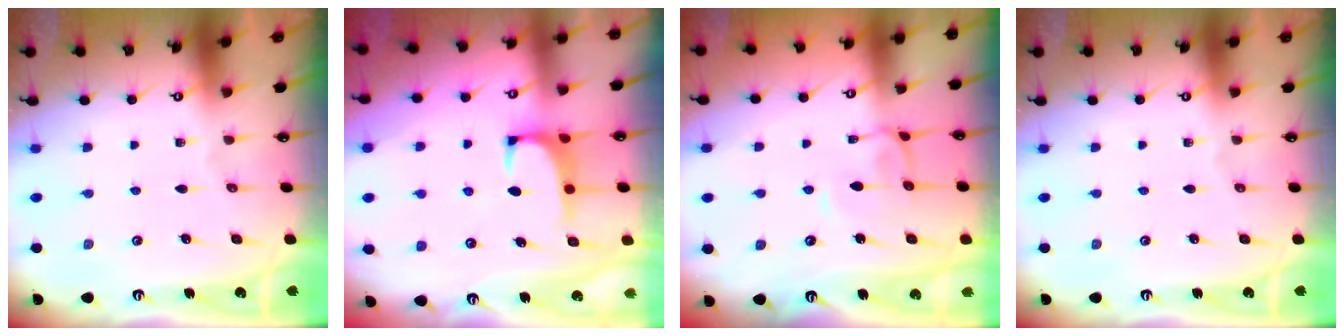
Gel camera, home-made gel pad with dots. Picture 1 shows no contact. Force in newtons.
{"total": 0.9, "press": 0.6, "slide": 0.7}
{"total": 2.3, "press": 2.3, "slide": 0.4}
{"total": 0.0}